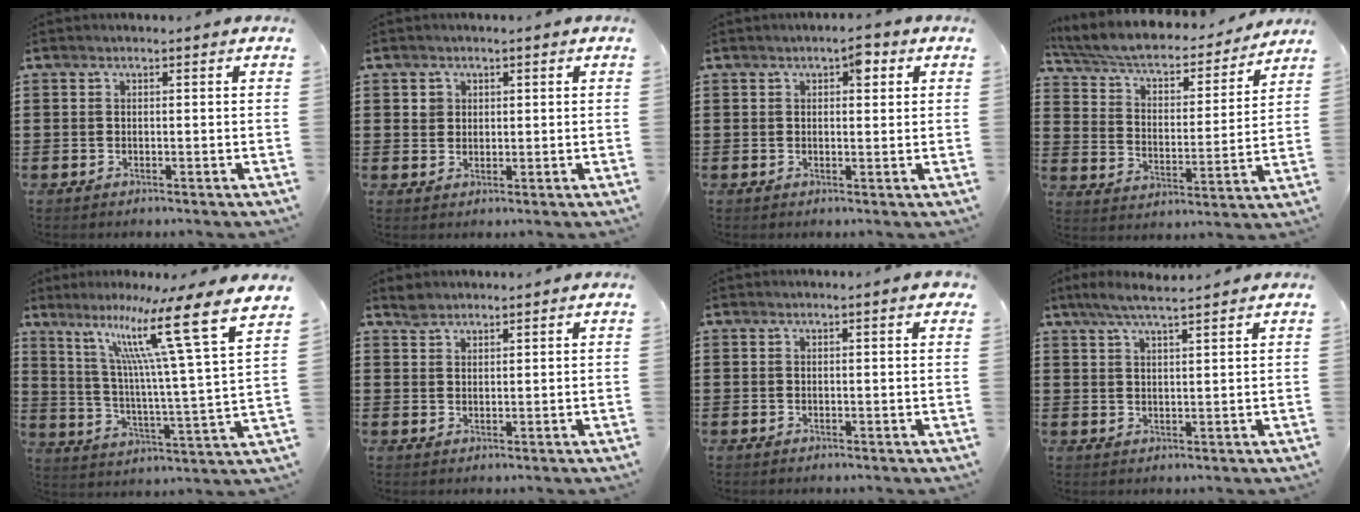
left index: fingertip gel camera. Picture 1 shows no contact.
{"total": 1.8, "force": [0.8, 1.6, 0.0], "torque": [0.002, 0.005, 0.012]}
{"total": 2.5, "force": [1.3, 1.2, 1.8], "torque": [-0.022, 0.003, 0.016]}
{"total": 5.5, "force": [4.9, 1.1, 2.4], "torque": [-0.069, -0.036, 0.077]}
{"total": 14.7, "force": [9.7, 0.7, 11.0], "torque": [-0.210, -0.071, 0.145]}
{"total": 2.3, "force": [2.0, 1.2, 0.0], "torque": [0.003, 0.000, 0.039]}
{"total": 0.9, "force": [0.4, 0.0, 0.8], "torque": [-0.015, 0.001, 0.008]}
{"total": 4.9, "force": [3.8, 0.5, 2.9], "torque": [-0.065, -0.003, 0.069]}